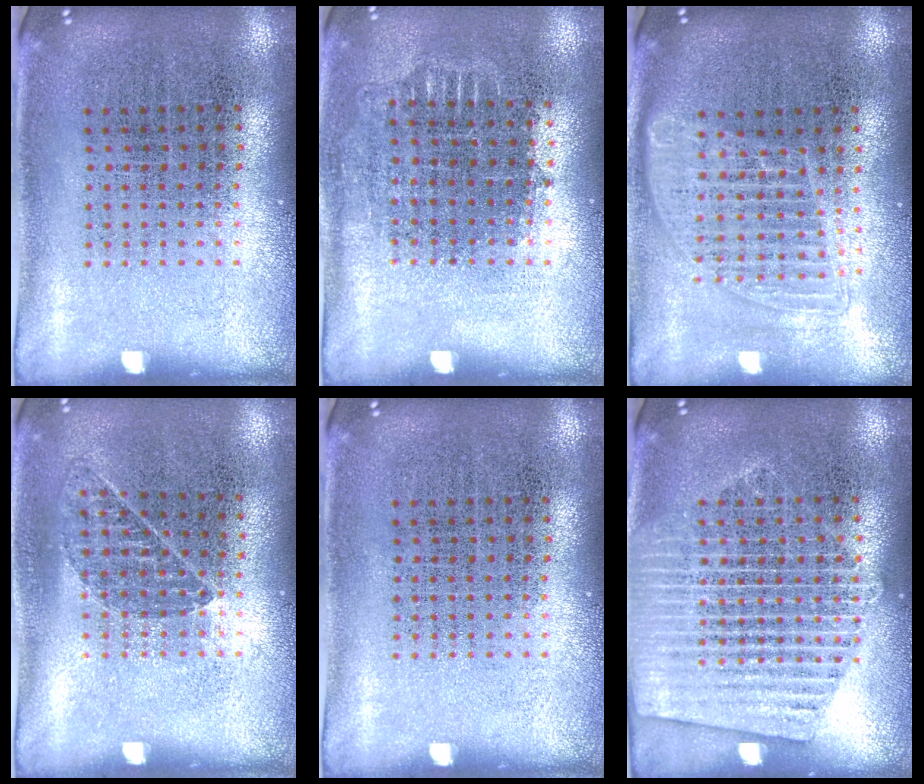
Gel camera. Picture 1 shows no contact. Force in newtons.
{"total": 0.7, "press": 0.7, "slide": 0.2}
{"total": 1.4, "press": 1.2, "slide": 0.7}
{"total": 0.9, "press": 0.7, "slide": 0.5}
{"total": 0.0}
{"total": 1.8, "press": 1.8, "slide": 0.3}